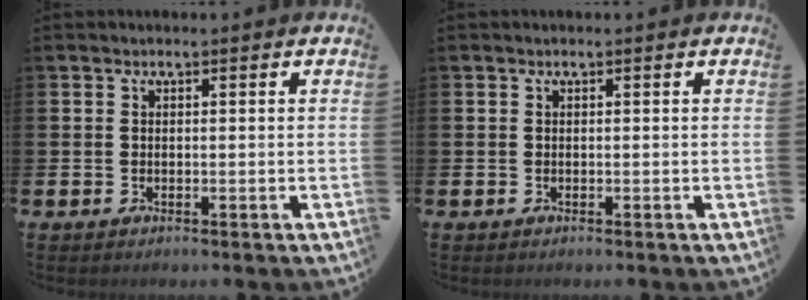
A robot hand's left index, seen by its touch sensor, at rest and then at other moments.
{"total": 0.0}